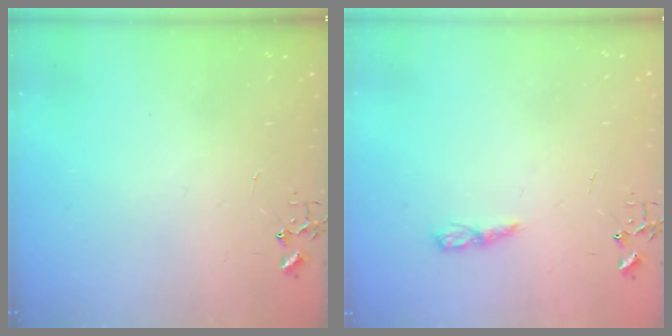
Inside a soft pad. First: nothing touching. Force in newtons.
{"total": 6.8, "press": 6.8, "slide": 0.5}